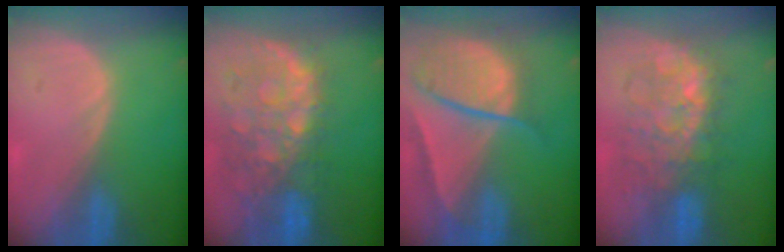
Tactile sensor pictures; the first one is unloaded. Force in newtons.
{"total": 11.5, "press": 9.7, "slide": 6.2}
{"total": 10.3, "press": 8.7, "slide": 5.5}
{"total": 9.0, "press": 9.0, "slide": 0.9}